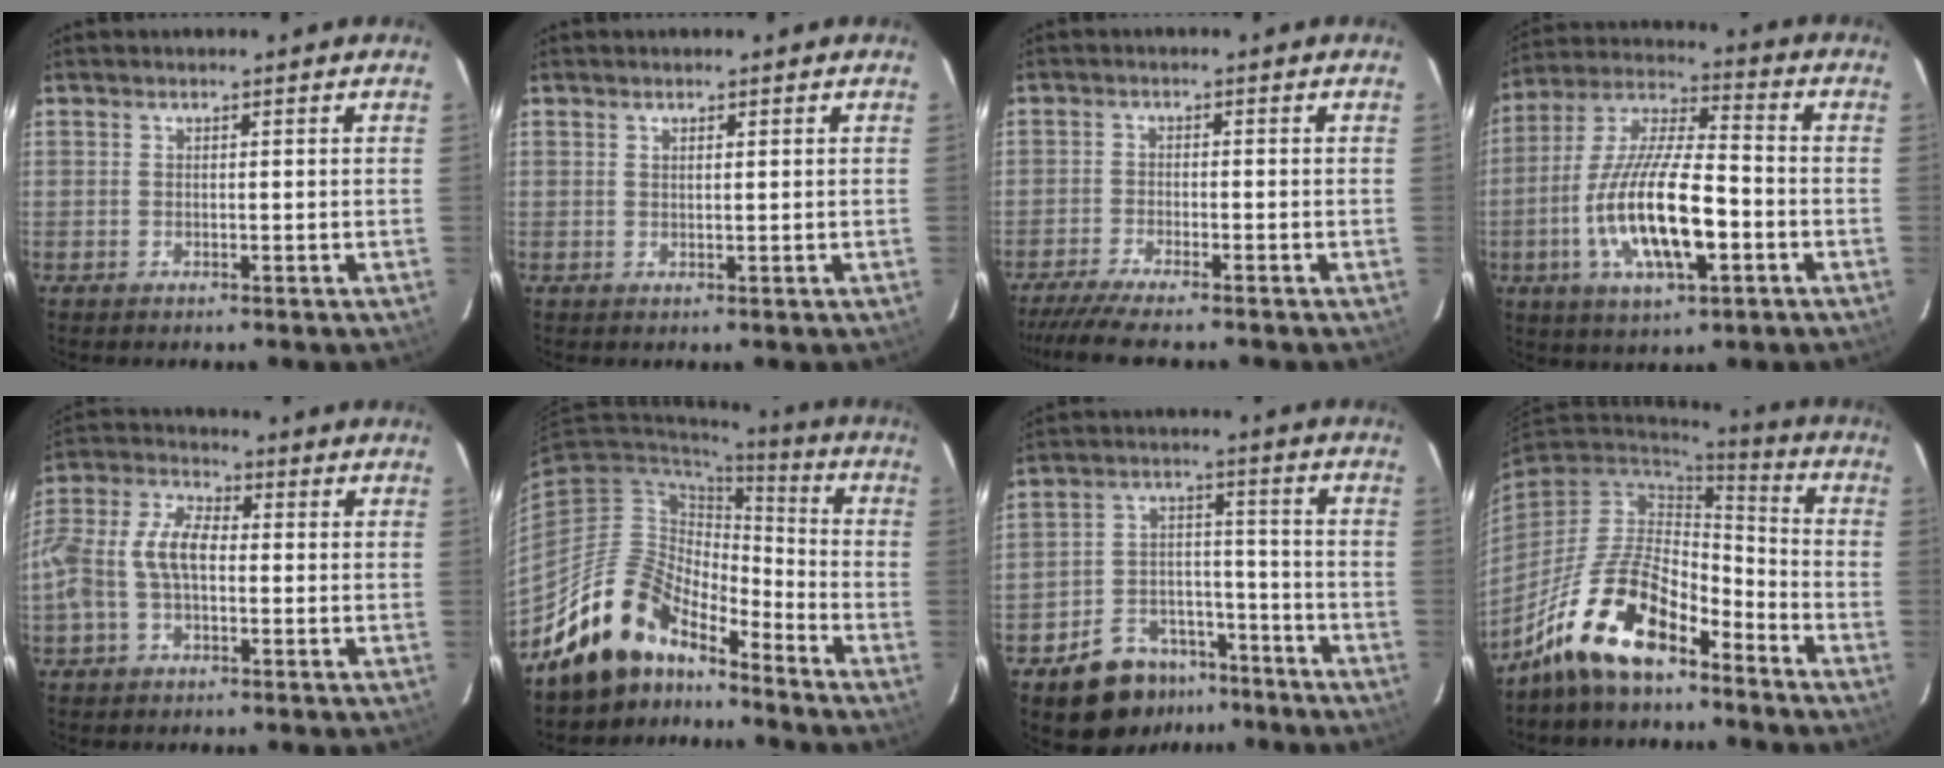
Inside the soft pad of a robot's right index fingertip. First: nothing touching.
{"total": 0.9, "force": [0.5, 0.2, 0.7], "torque": [-0.012, 0.002, 0.010]}
{"total": 6.8, "force": [-6.0, 0.1, 3.2], "torque": [-0.083, -0.020, -0.107]}
{"total": 17.9, "force": [-5.1, 5.6, 16.2], "torque": [-0.325, -0.011, -0.092]}
{"total": 11.3, "force": [-1.3, 6.5, 9.1], "torque": [-0.194, 0.019, -0.028]}
{"total": 14.6, "force": [-12.3, 6.3, 4.7], "torque": [-0.103, 0.030, -0.221]}
{"total": 11.9, "force": [-8.5, 7.6, 3.7], "torque": [-0.083, 0.039, -0.112]}
{"total": 15.5, "force": [-10.8, 6.0, 9.4], "torque": [-0.192, 0.010, -0.201]}